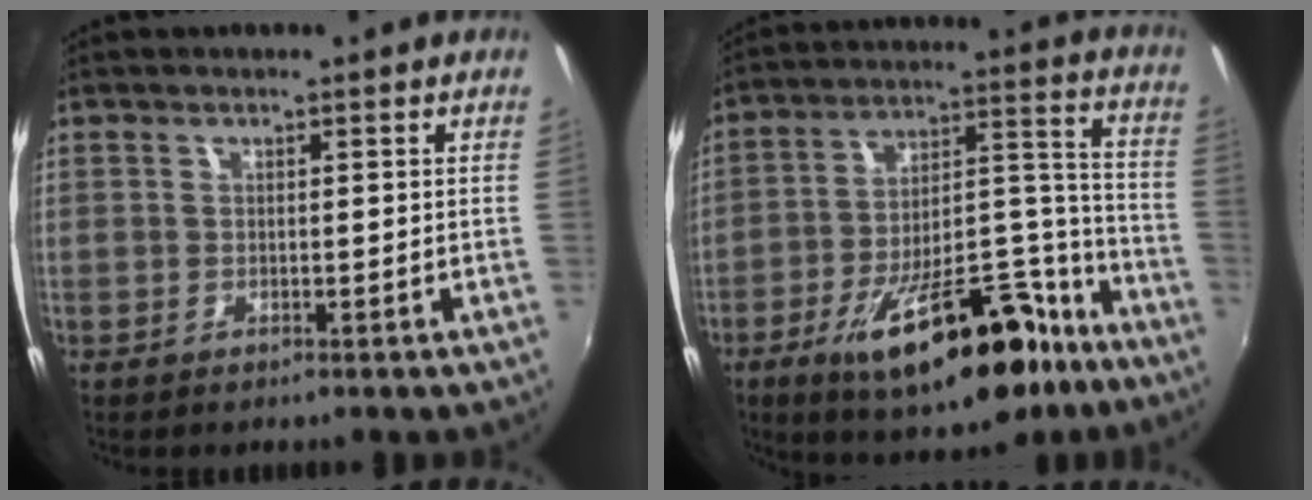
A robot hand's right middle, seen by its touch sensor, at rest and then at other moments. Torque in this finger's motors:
{"motor_torque": [1.16, -0.98, 0.66, 0.21]}